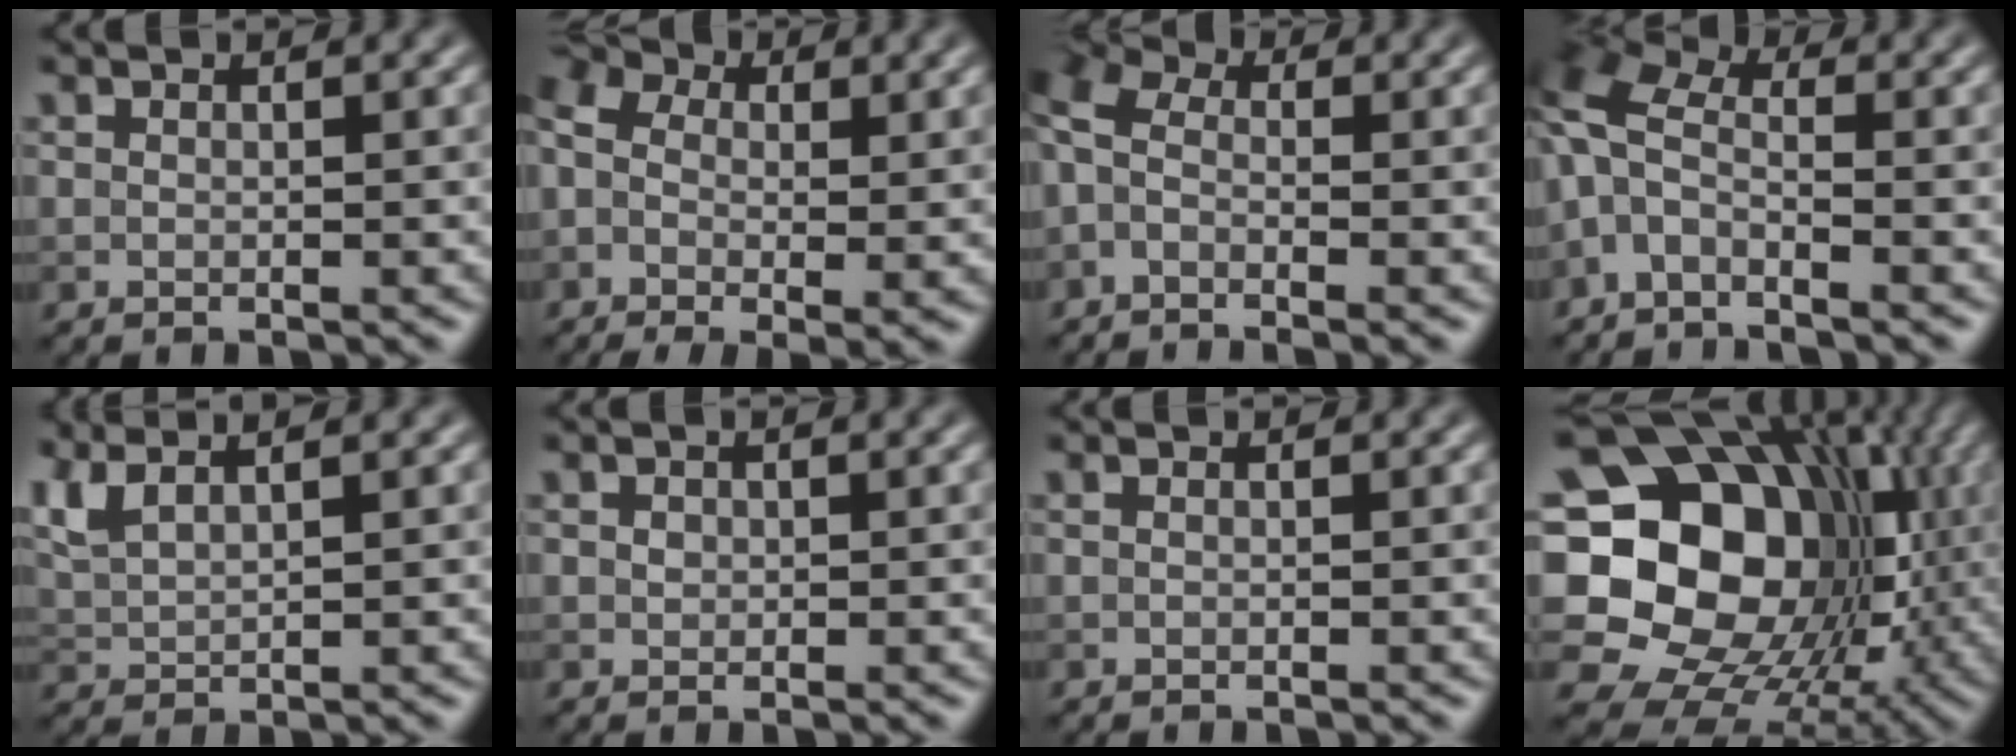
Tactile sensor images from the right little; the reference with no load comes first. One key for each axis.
{"total": 8.2, "fx": -0.1, "fy": 5.5, "fz": 6.0, "tx": -0.133, "ty": 0.013, "tz": 0.000}
{"total": 5.8, "fx": -1.1, "fy": 3.6, "fz": 4.5, "tx": -0.111, "ty": 0.023, "tz": -0.031}
{"total": 4.4, "fx": -2.1, "fy": 2.1, "fz": 3.3, "tx": -0.079, "ty": 0.011, "tz": -0.054}
{"total": 3.2, "fx": 1.8, "fy": 1.2, "fz": 2.4, "tx": -0.069, "ty": 0.014, "tz": 0.045}
{"total": 0.6, "fx": -0.1, "fy": 0.6, "fz": 0.2, "tx": -0.003, "ty": -0.003, "tz": 0.002}
{"total": 0.0}
{"total": 21.1, "fx": 0.2, "fy": 17.5, "fz": 11.7, "tx": -0.208, "ty": 0.002, "tz": -0.004}